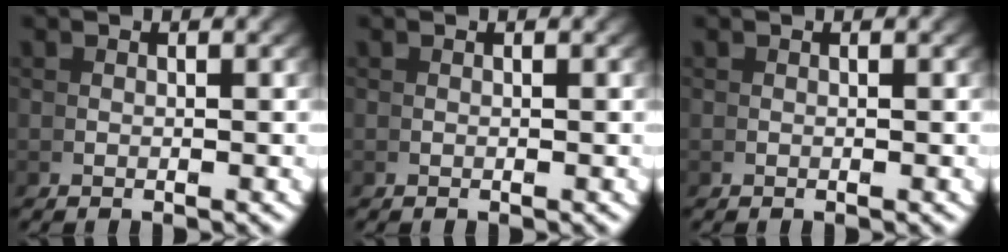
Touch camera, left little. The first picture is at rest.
{"total": 0.0}
{"total": 0.0}